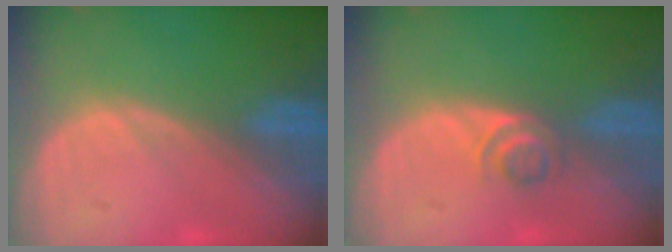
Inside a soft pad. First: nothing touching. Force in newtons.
{"total": 2.5, "press": 2.4, "slide": 0.8}